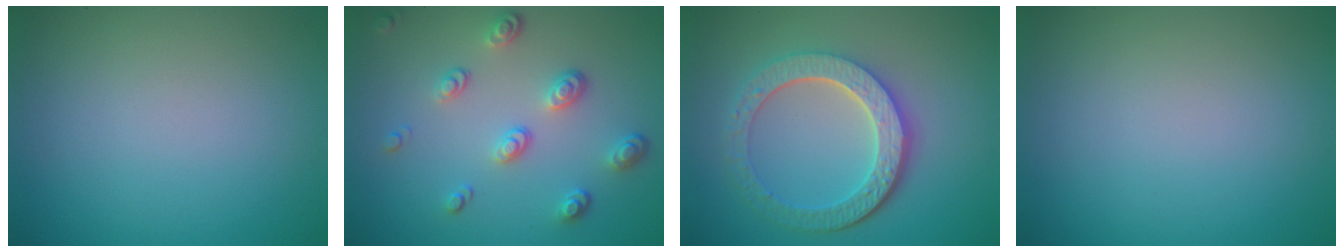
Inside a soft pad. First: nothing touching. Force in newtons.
{"total": 3.4, "press": 2.6, "slide": 2.3}
{"total": 5.8, "press": 4.4, "slide": 3.8}
{"total": 0.0}